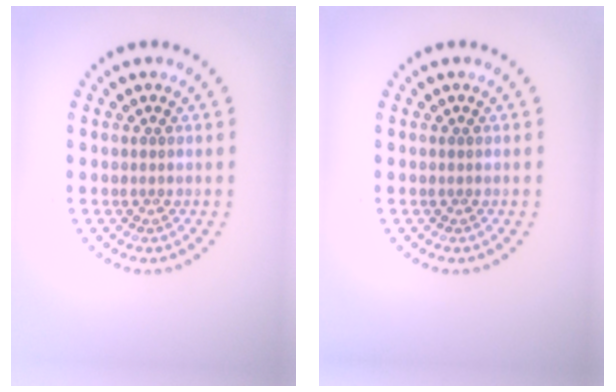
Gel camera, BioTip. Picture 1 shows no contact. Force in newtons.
{"total": 0.0}